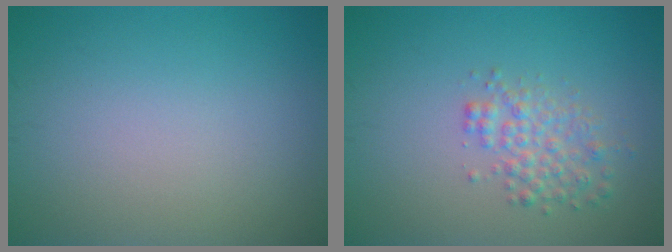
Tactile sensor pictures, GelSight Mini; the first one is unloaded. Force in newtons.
{"total": 2.6, "press": 2.6, "slide": 0.1}